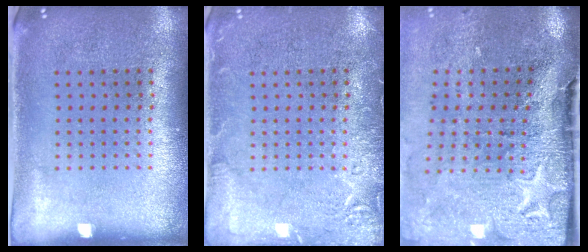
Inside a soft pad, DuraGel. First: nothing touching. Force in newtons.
{"total": 2.7, "press": 2.7, "slide": 0.5}
{"total": 4.8, "press": 3.8, "slide": 2.9}